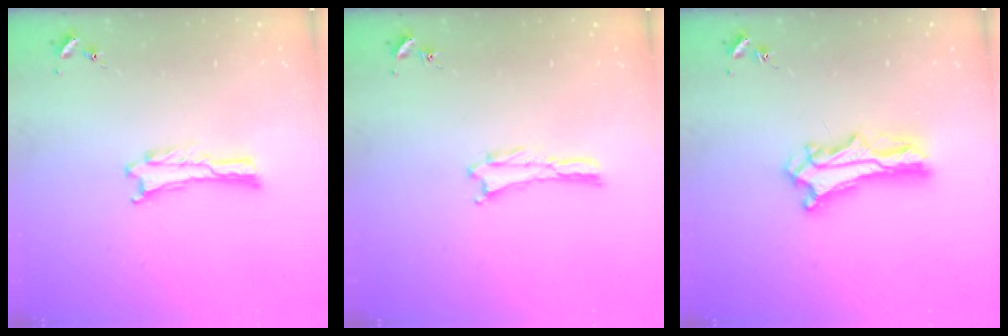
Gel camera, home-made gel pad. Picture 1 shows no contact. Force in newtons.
{"total": 0.0}
{"total": 6.8, "press": 6.8, "slide": 0.6}